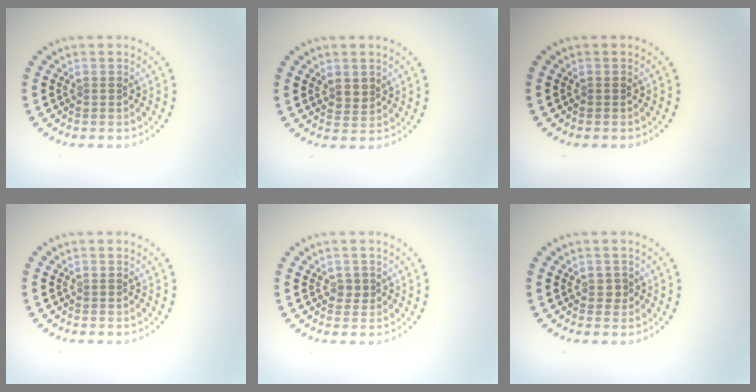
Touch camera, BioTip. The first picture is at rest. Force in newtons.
{"total": 1.5, "press": 1.4, "slide": 0.5}
{"total": 0.0}
{"total": 0.0}
{"total": 1.1, "press": 1.1, "slide": 0.3}
{"total": 0.9, "press": 0.9, "slide": 0.2}